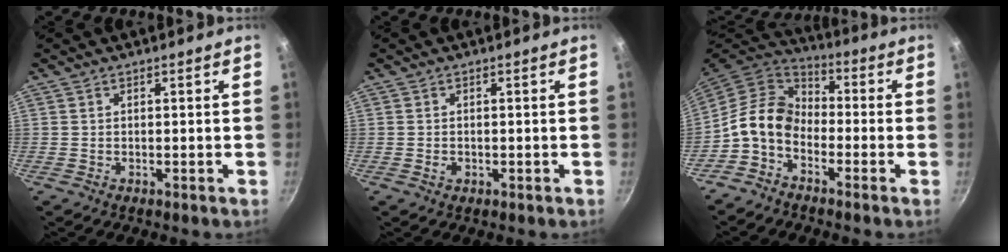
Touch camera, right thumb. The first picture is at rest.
{"total": 1.3, "force": [-0.4, 0.9, 0.8], "torque": [-0.013, 0.001, -0.006]}
{"total": 10.3, "force": [-3.1, 7.6, 6.3], "torque": [-0.102, 0.049, -0.086]}